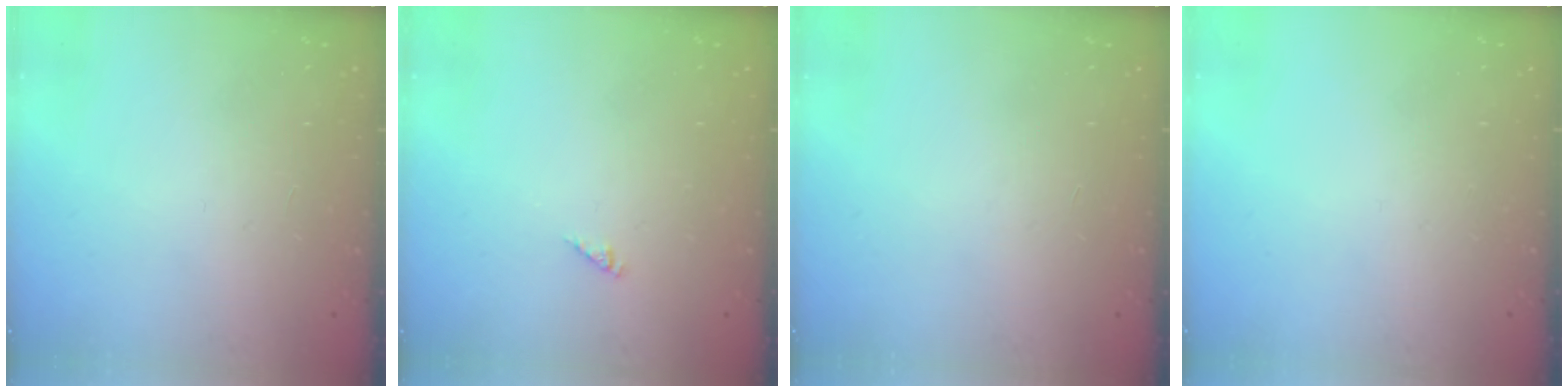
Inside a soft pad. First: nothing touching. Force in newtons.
{"total": 0.0}
{"total": 0.0}
{"total": 0.0}